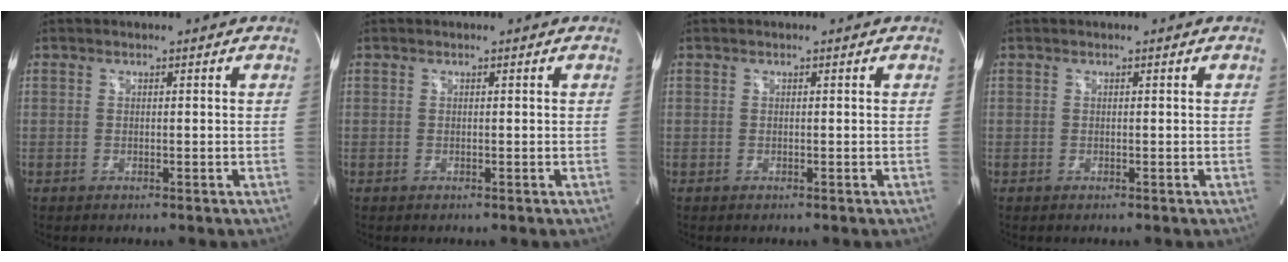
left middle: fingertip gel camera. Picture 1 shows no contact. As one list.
[{"total": 0.0}, {"total": 0.0}, {"total": 0.0}]